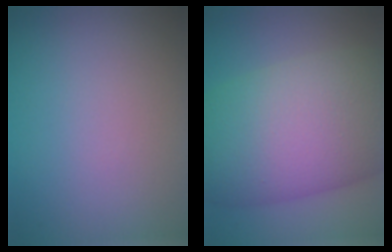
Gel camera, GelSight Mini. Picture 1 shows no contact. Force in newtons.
{"total": 14.4, "press": 14.4, "slide": 0.3}